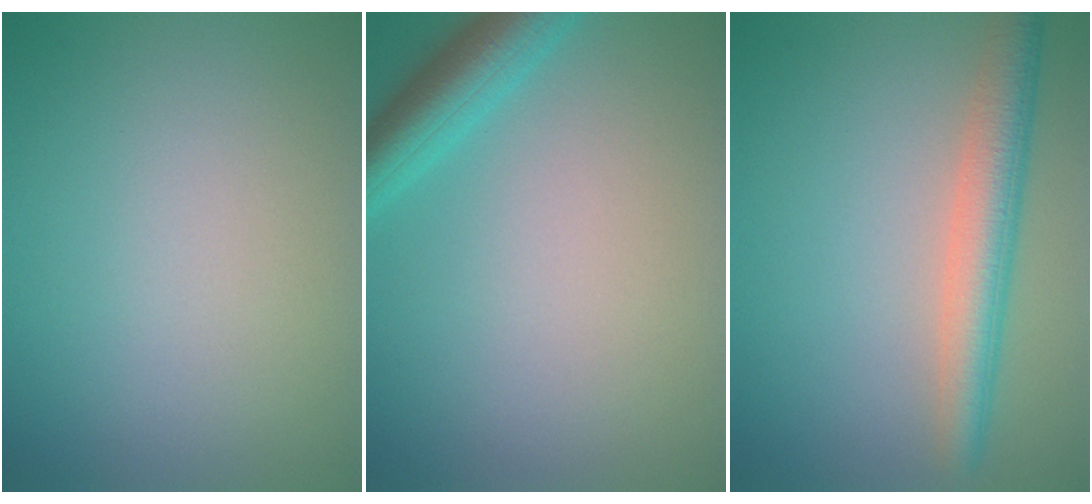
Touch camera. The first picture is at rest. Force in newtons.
{"total": 4.0, "press": 4.0, "slide": 0.2}
{"total": 4.7, "press": 4.7, "slide": 0.2}